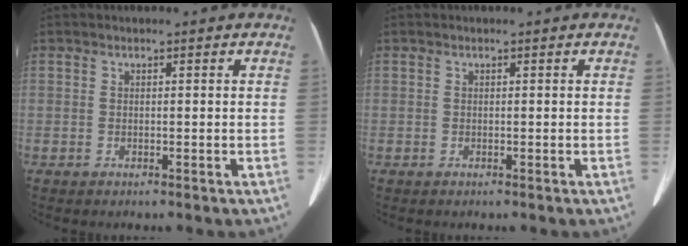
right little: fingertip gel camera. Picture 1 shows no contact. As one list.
[{"total": 0.0}]